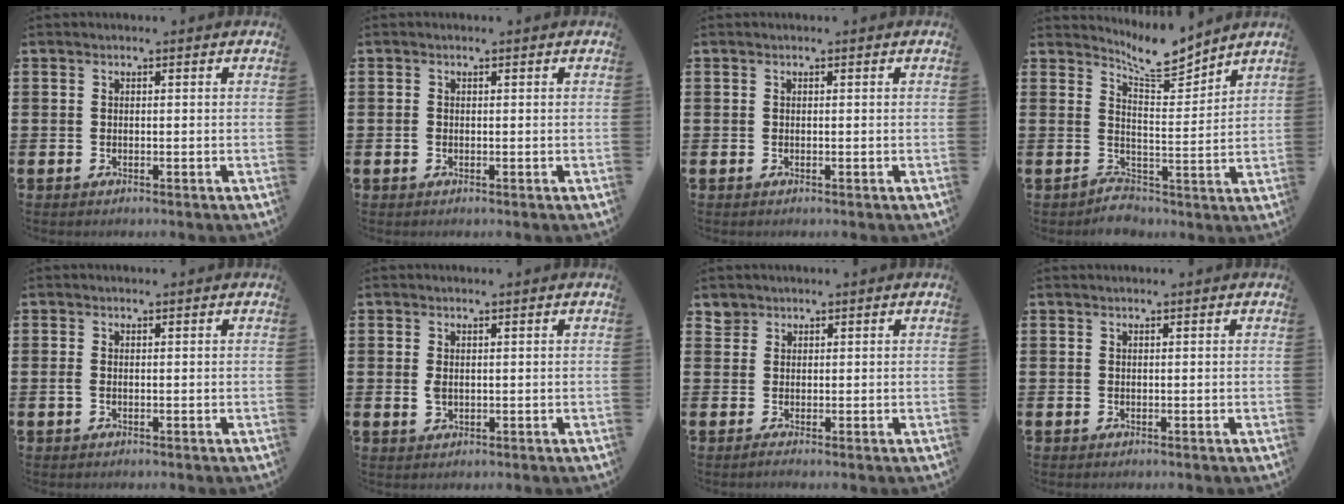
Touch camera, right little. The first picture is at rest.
{"total": 0.7, "force": [0.0, 0.5, 0.4], "torque": [-0.001, 0.003, -0.004]}
{"total": 0.0}
{"total": 5.5, "force": [4.4, 2.7, 2.1], "torque": [-0.055, -0.032, 0.077]}
{"total": 0.7, "force": [0.0, 0.3, 0.6], "torque": [-0.012, 0.002, -0.001]}
{"total": 1.3, "force": [0.5, 0.7, 1.0], "torque": [-0.013, 0.000, 0.007]}
{"total": 1.3, "force": [1.1, 0.8, 0.0], "torque": [0.011, -0.002, 0.017]}
{"total": 0.0}